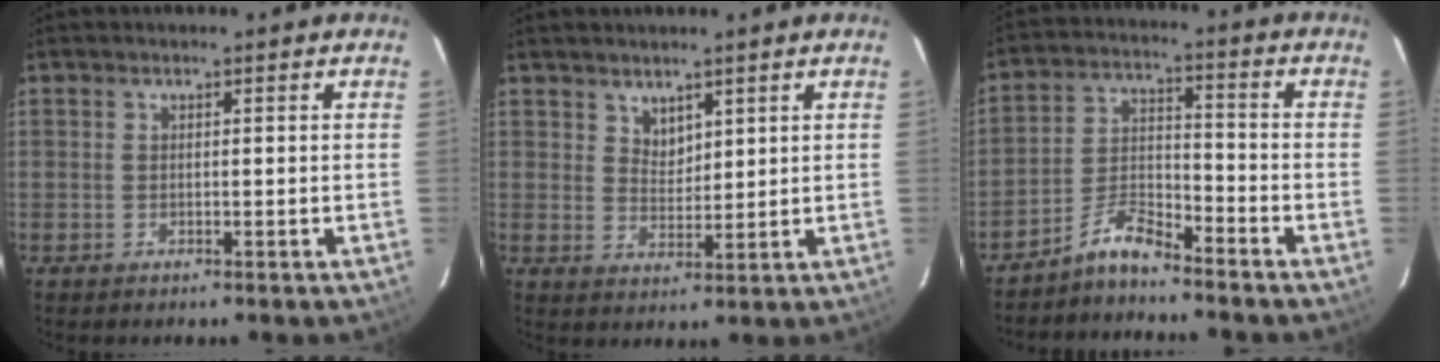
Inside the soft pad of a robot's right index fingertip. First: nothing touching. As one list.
[{"total": 3.4, "force": [2.5, 1.8, 1.3], "torque": [-0.015, 0.001, 0.047]}, {"total": 6.2, "force": [-5.7, 0.7, 2.4], "torque": [-0.057, 0.025, -0.115]}]